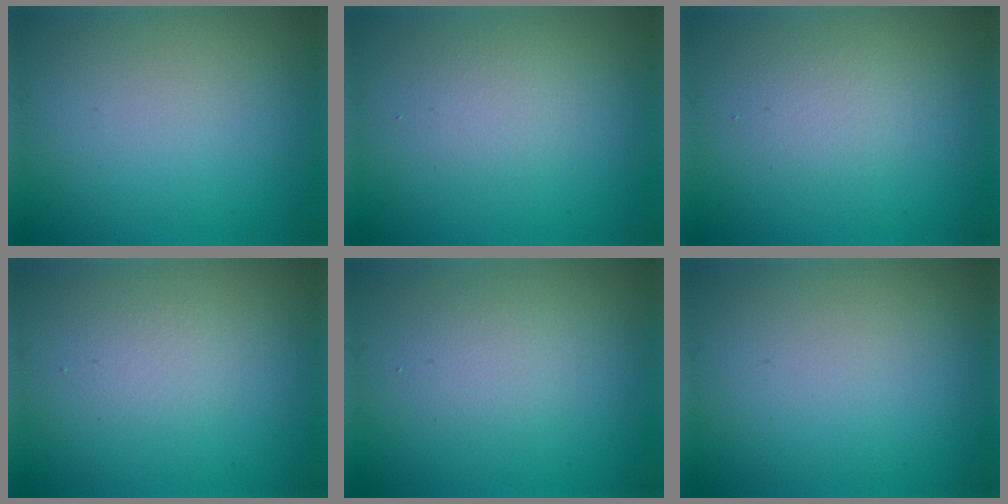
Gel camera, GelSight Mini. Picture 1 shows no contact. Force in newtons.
{"total": 1.7, "press": 1.7, "slide": 0.0}
{"total": 1.5, "press": 1.5, "slide": 0.1}
{"total": 1.4, "press": 1.4, "slide": 0.1}
{"total": 1.8, "press": 1.8, "slide": 0.1}
{"total": 0.0}